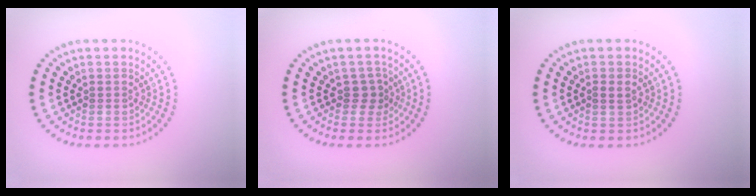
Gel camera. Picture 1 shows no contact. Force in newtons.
{"total": 1.6, "press": 1.3, "slide": 0.9}
{"total": 1.1, "press": 1.0, "slide": 0.3}